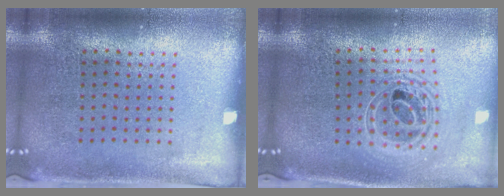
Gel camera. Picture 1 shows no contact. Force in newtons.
{"total": 2.1, "press": 1.6, "slide": 1.3}